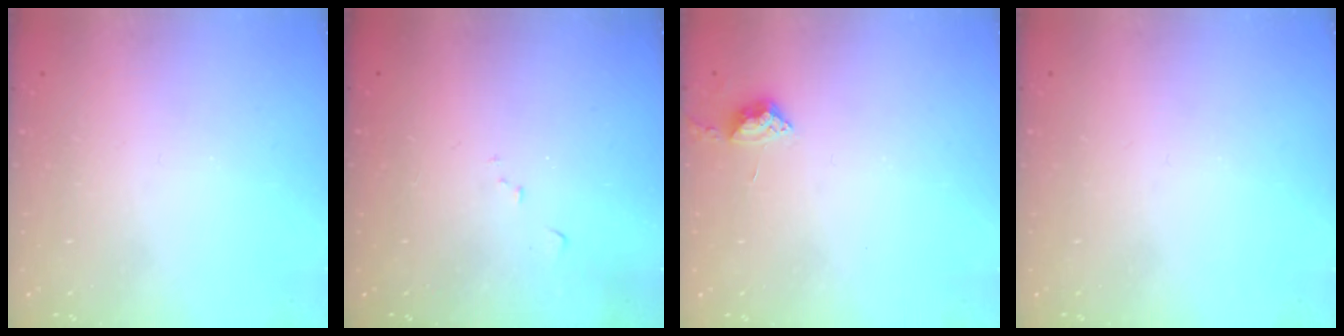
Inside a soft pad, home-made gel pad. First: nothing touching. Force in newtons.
{"total": 5.1, "press": 5.1, "slide": 0.6}
{"total": 3.7, "press": 3.7, "slide": 0.5}
{"total": 0.0}